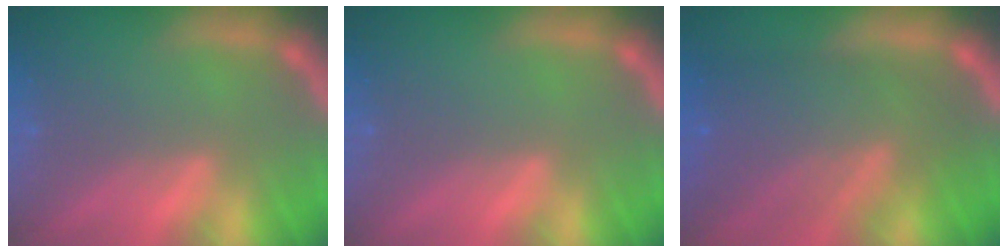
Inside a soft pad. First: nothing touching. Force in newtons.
{"total": 0.0}
{"total": 9.0}